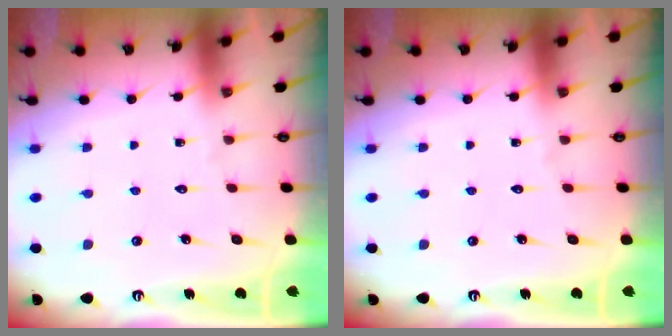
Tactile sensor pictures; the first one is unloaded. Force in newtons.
{"total": 0.0}